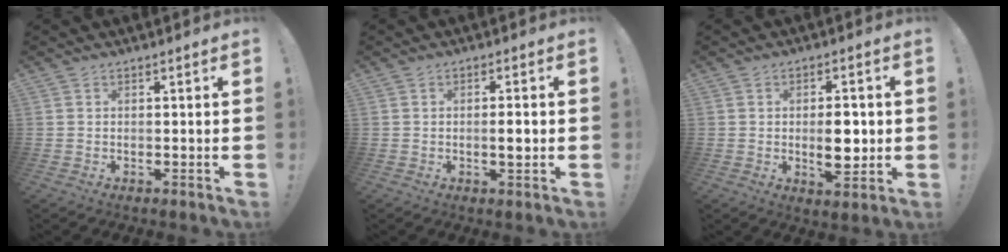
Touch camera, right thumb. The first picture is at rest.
{"total": 3.0, "force": [-0.6, 0.4, 2.9], "torque": [-0.032, -0.007, -0.016]}
{"total": 8.1, "force": [-0.5, 3.9, 7.1], "torque": [-0.103, -0.005, -0.012]}